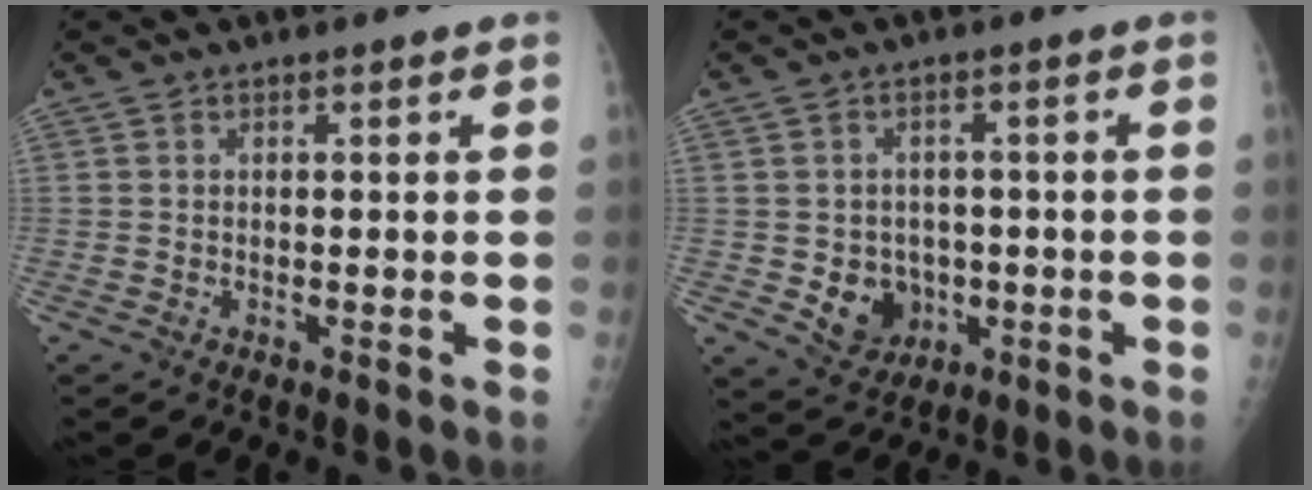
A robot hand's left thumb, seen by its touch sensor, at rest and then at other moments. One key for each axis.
{"total": 7.2, "fx": -1.5, "fy": 6.3, "fz": 3.3, "tx": -0.017, "ty": 0.006, "tz": -0.011}